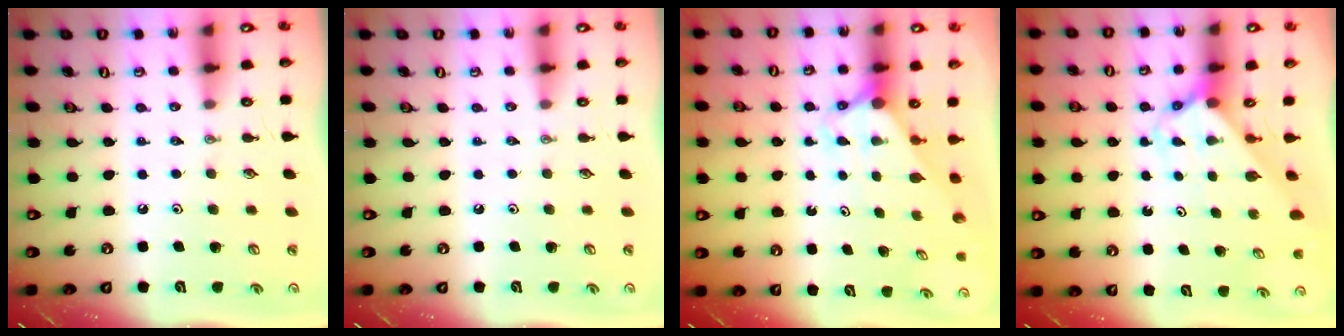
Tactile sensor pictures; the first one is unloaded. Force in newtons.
{"total": 0.0}
{"total": 2.9, "press": 2.9, "slide": 0.0}
{"total": 2.2, "press": 2.2, "slide": 0.1}